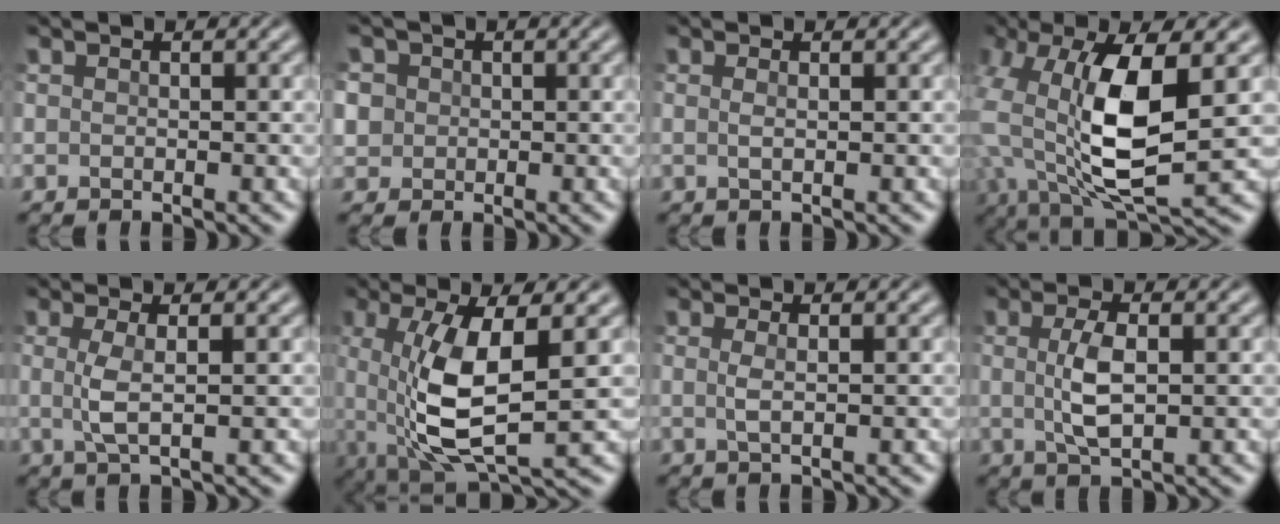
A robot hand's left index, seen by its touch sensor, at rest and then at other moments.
{"total": 3.9, "force": [0.6, 3.6, 1.2], "torque": [-0.034, 0.021, 0.004]}
{"total": 0.8, "force": [0.1, 0.1, 0.8], "torque": [-0.019, 0.000, 0.003]}
{"total": 10.2, "force": [1.1, 4.2, 9.3], "torque": [-0.203, -0.011, 0.029]}
{"total": 2.2, "force": [0.0, 0.1, 2.2], "torque": [-0.054, 0.001, 0.000]}
{"total": 8.4, "force": [-0.2, 2.8, 7.9], "torque": [-0.174, -0.011, 0.002]}
{"total": 1.2, "force": [0.1, 0.0, 1.2], "torque": [-0.030, 0.001, 0.002]}
{"total": 3.5, "force": [0.1, 1.1, 3.3], "torque": [-0.074, 0.003, 0.003]}